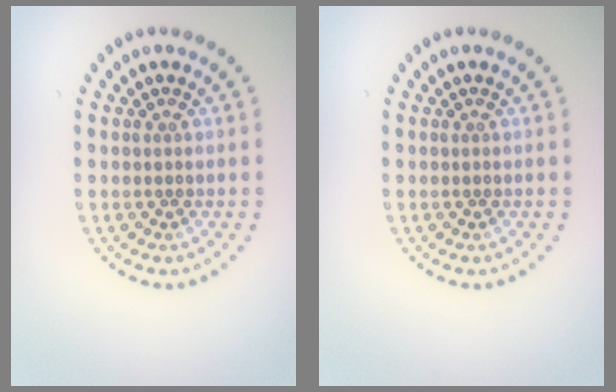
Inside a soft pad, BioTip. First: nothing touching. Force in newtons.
{"total": 0.0}